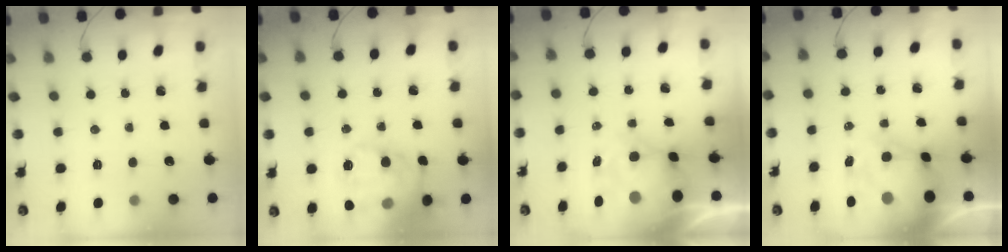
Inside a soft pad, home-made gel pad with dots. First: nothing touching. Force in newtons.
{"total": 19.5, "press": 19.4, "slide": 2.3}
{"total": 8.3, "press": 7.9, "slide": 2.4}
{"total": 12.0, "press": 11.6, "slide": 3.0}